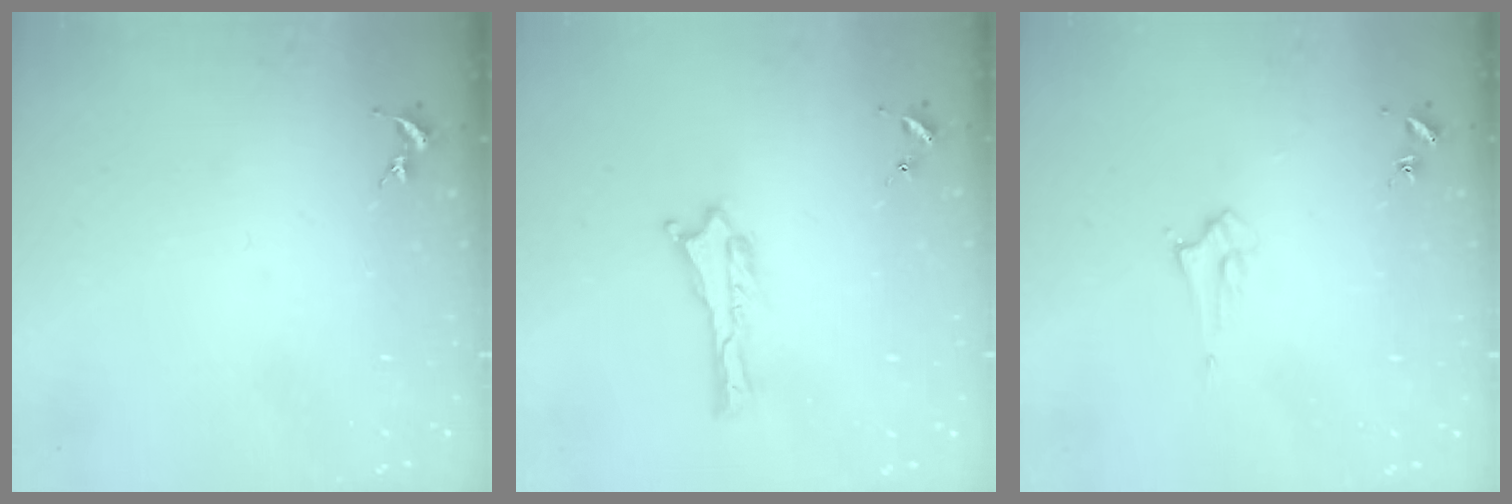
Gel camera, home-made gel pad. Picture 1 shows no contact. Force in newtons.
{"total": 0.0}
{"total": 2.1, "press": 2.1, "slide": 0.2}